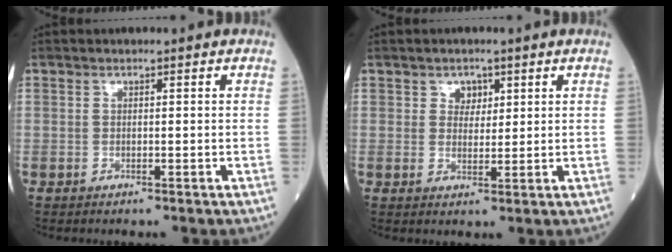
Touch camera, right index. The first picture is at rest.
{"total": 2.5, "force": [1.3, 1.9, 1.0], "torque": [-0.013, 0.002, 0.021]}